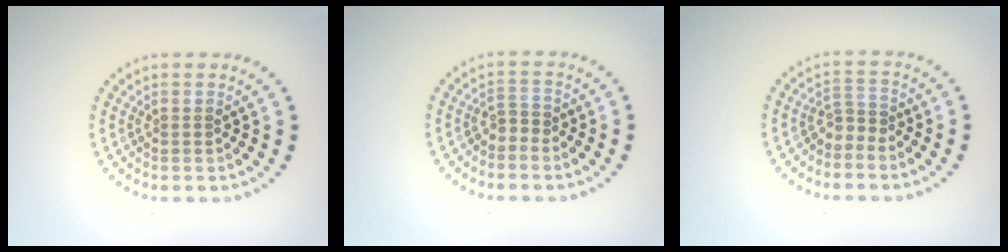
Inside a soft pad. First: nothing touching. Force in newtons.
{"total": 1.0, "press": 0.8, "slide": 0.7}
{"total": 1.7, "press": 1.1, "slide": 1.3}